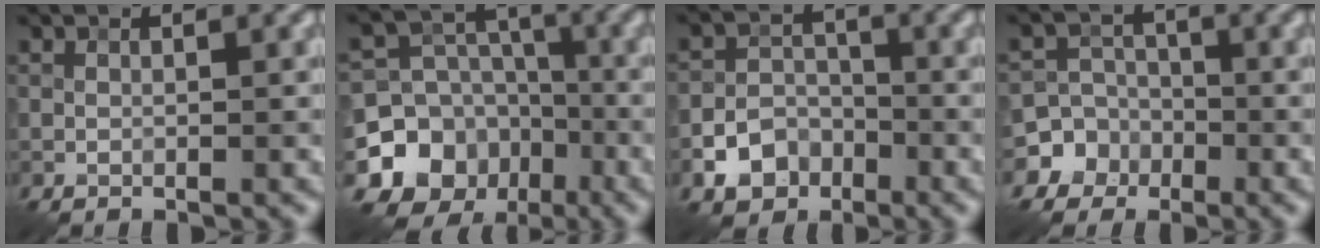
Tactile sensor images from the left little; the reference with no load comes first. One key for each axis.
{"total": 13.2, "fx": -6.3, "fy": 11.1, "fz": 3.0, "tx": -0.067, "ty": -0.038, "tz": -0.115}
{"total": 4.3, "fx": -2.4, "fy": 3.2, "fz": 1.5, "tx": -0.007, "ty": -0.001, "tz": -0.046}
{"total": 6.7, "fx": -3.0, "fy": 6.0, "fz": 0.1, "tx": 0.014, "ty": -0.002, "tz": -0.073}